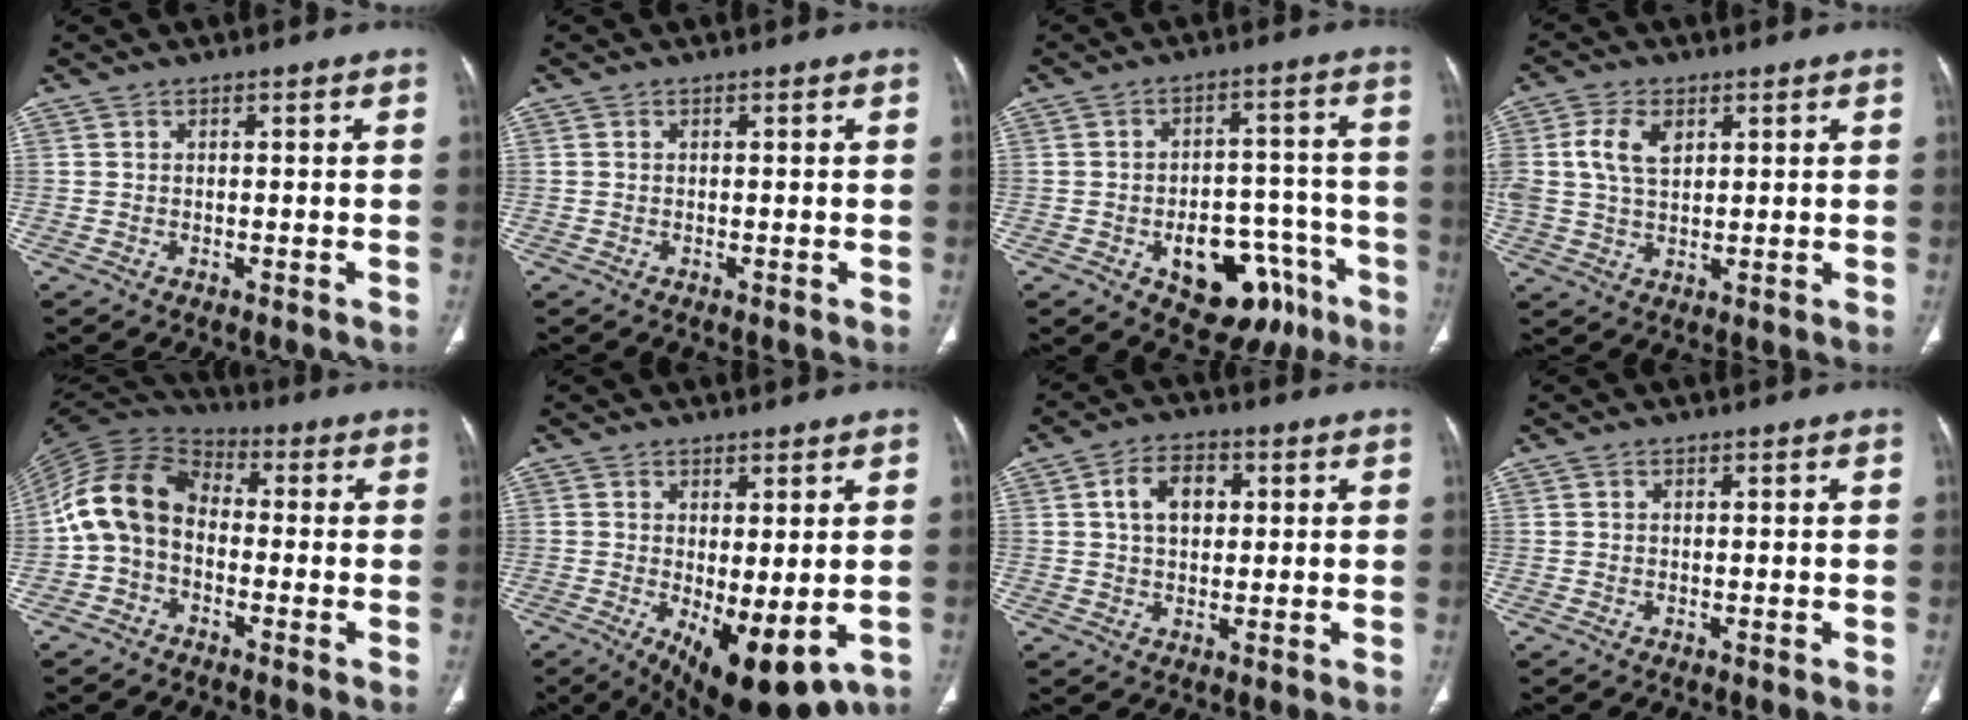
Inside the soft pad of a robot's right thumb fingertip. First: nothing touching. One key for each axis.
{"total": 0.0}
{"total": 15.5, "fx": -7.4, "fy": 9.5, "fz": 9.8, "tx": -0.089, "ty": 0.053, "tz": -0.090}
{"total": 7.3, "fx": 2.2, "fy": 4.4, "fz": 5.4, "tx": -0.109, "ty": 0.001, "tz": 0.044}
{"total": 12.2, "fx": -1.5, "fy": 8.9, "fz": 8.2, "tx": -0.154, "ty": 0.041, "tz": -0.045}
{"total": 11.2, "fx": -2.6, "fy": 4.3, "fz": 10.0, "tx": -0.147, "ty": -0.020, "tz": -0.020}
{"total": 7.1, "fx": 1.6, "fy": 4.9, "fz": 4.9, "tx": -0.063, "ty": 0.008, "tz": 0.024}
{"total": 0.0}